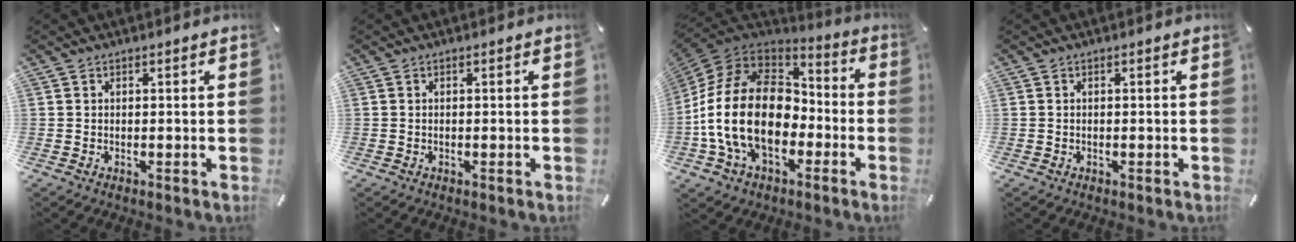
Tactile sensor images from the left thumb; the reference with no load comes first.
{"total": 0.0}
{"total": 22.6, "force": [-4.1, 15.5, 15.9], "torque": [-0.335, 0.025, -0.063]}
{"total": 0.0}